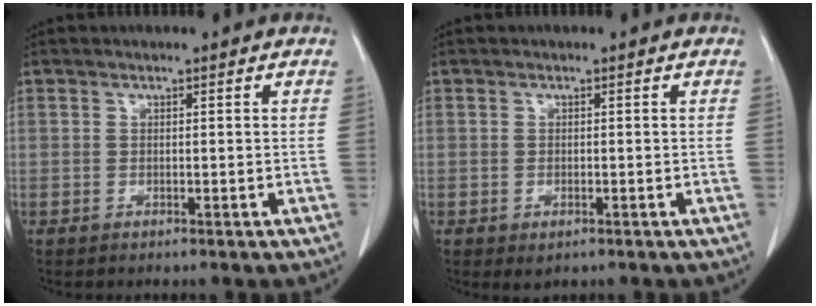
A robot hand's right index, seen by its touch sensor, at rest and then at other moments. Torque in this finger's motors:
{"motor_torque": [0.18, -0.15, 0.06, 0.01]}